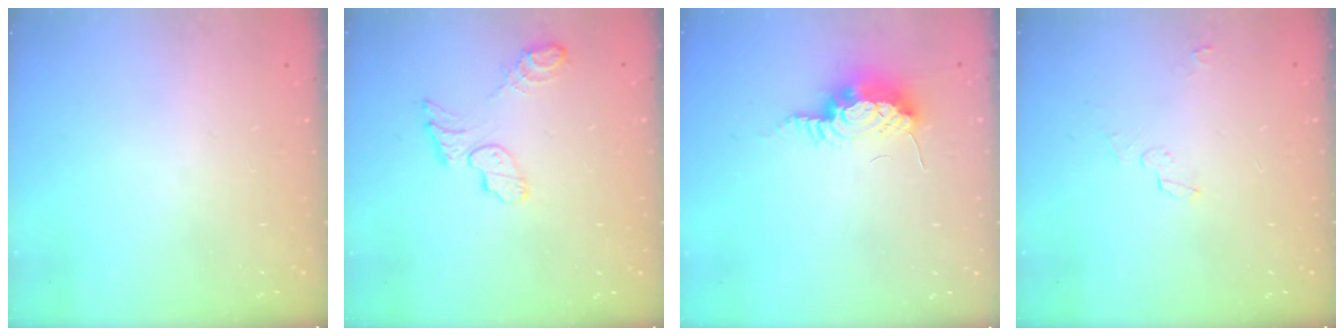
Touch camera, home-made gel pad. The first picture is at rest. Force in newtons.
{"total": 8.2, "press": 8.2, "slide": 0.3}
{"total": 12.9, "press": 10.5, "slide": 7.5}
{"total": 2.6, "press": 2.3, "slide": 1.2}